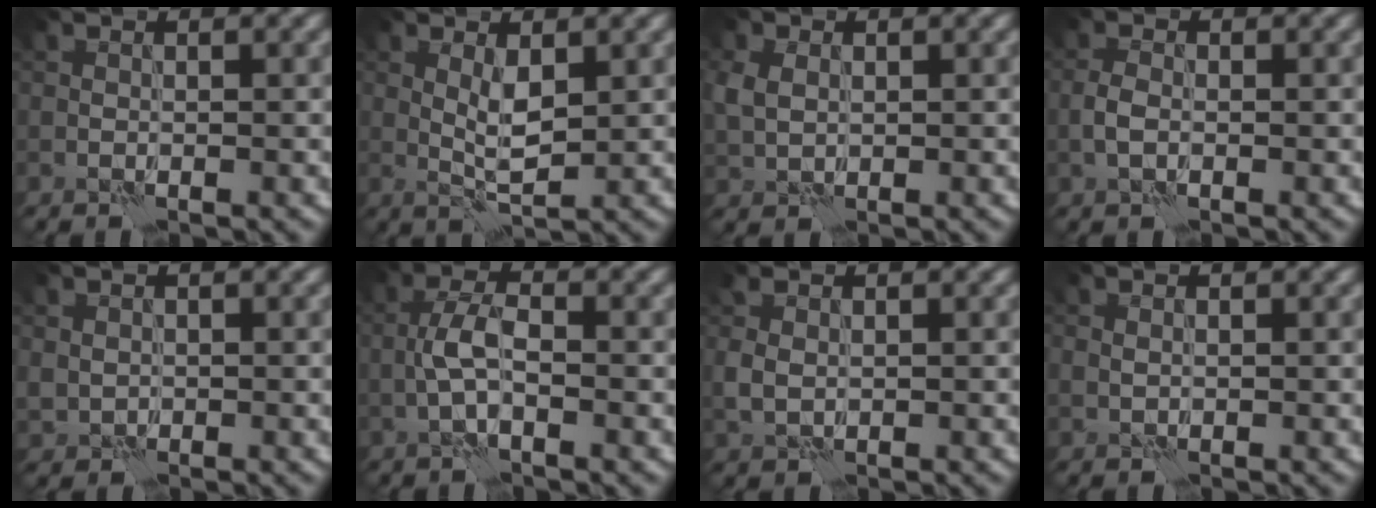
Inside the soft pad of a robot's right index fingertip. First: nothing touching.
{"total": 2.4, "force": [0.8, 0.8, 2.1], "torque": [-0.047, -0.005, 0.016]}
{"total": 2.3, "force": [0.6, 1.9, 1.1], "torque": [-0.033, 0.003, 0.009]}
{"total": 1.5, "force": [-0.3, 1.0, 1.1], "torque": [-0.025, 0.002, -0.011]}
{"total": 1.2, "force": [0.2, 1.2, 0.0], "torque": [-0.001, -0.006, 0.004]}
{"total": 2.8, "force": [-0.7, 1.1, 2.4], "torque": [-0.053, 0.007, -0.022]}
{"total": 1.9, "force": [0.5, 1.5, 1.1], "torque": [-0.032, -0.001, 0.011]}
{"total": 0.8, "force": [0.3, 0.7, 0.2], "torque": [-0.004, -0.003, 0.006]}